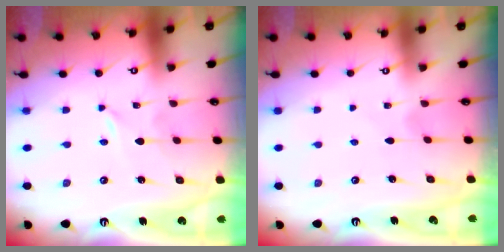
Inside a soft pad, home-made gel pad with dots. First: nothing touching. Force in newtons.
{"total": 3.1, "press": 3.1, "slide": 0.4}